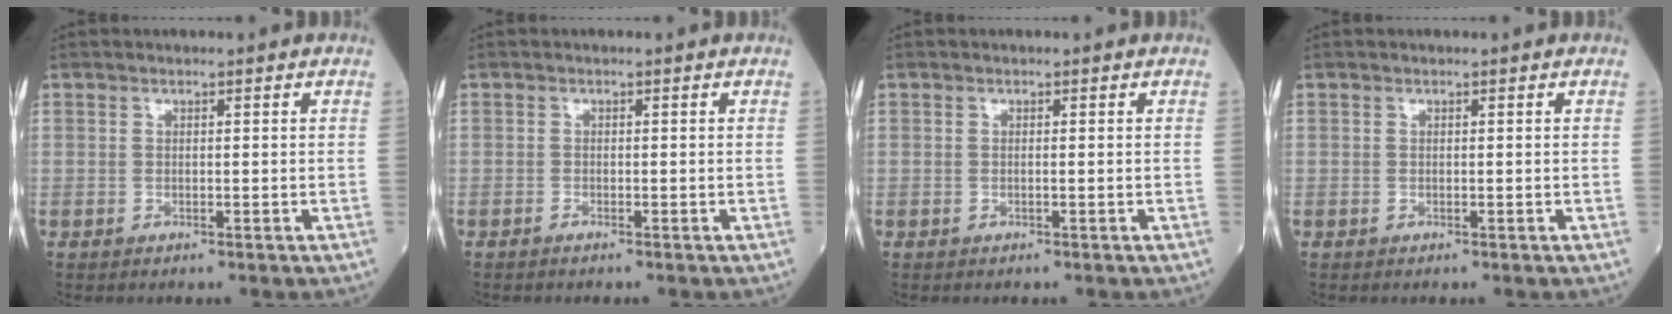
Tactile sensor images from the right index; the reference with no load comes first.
{"total": 0.0}
{"total": 0.0}
{"total": 0.0}